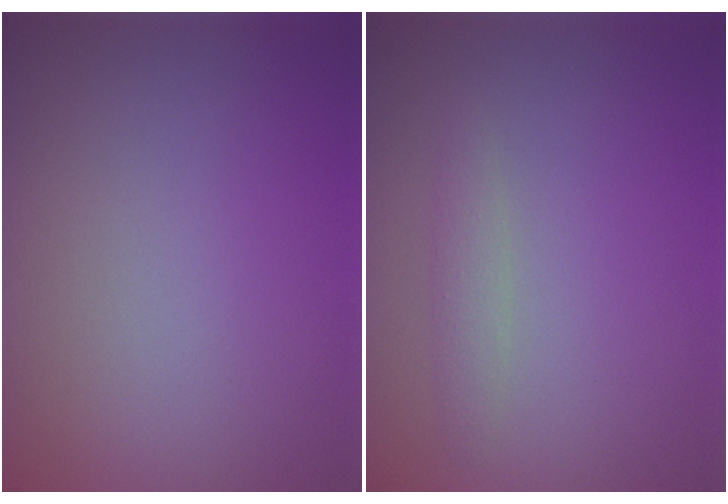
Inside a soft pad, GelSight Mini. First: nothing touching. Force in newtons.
{"total": 1.3, "press": 1.3, "slide": 0.0}